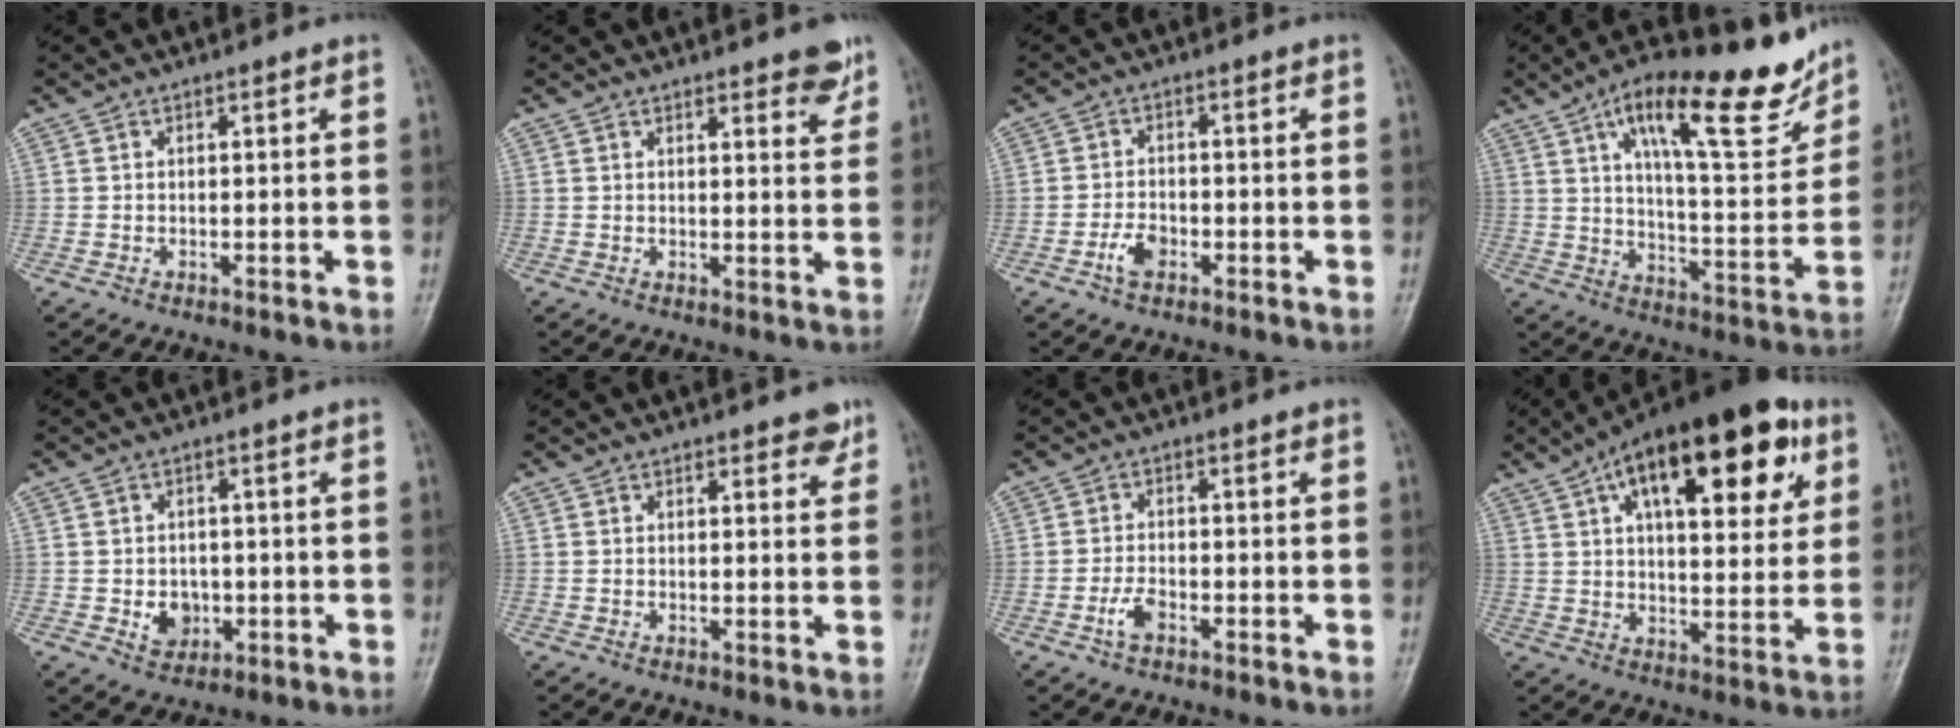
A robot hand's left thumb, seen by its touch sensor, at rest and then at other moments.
{"total": 4.7, "force": [3.3, 1.4, 3.1], "torque": [-0.020, -0.020, 0.039]}
{"total": 3.7, "force": [-1.8, 2.2, 2.3], "torque": [-0.041, 0.012, -0.035]}
{"total": 21.9, "force": [13.3, 6.9, 15.9], "torque": [-0.200, -0.051, 0.208]}
{"total": 4.6, "force": [-0.9, 3.8, 2.4], "torque": [-0.017, 0.004, -0.007]}
{"total": 3.0, "force": [2.1, 1.2, 1.7], "torque": [-0.003, -0.010, 0.024]}
{"total": 3.1, "force": [-1.6, 1.5, 2.1], "torque": [-0.046, 0.011, -0.033]}
{"total": 24.5, "force": [11.0, 10.5, 19.2], "torque": [-0.267, 0.000, 0.164]}